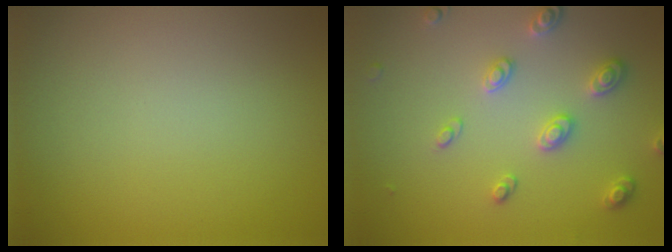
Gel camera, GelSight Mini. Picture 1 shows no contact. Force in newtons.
{"total": 2.9, "press": 2.7, "slide": 1.0}